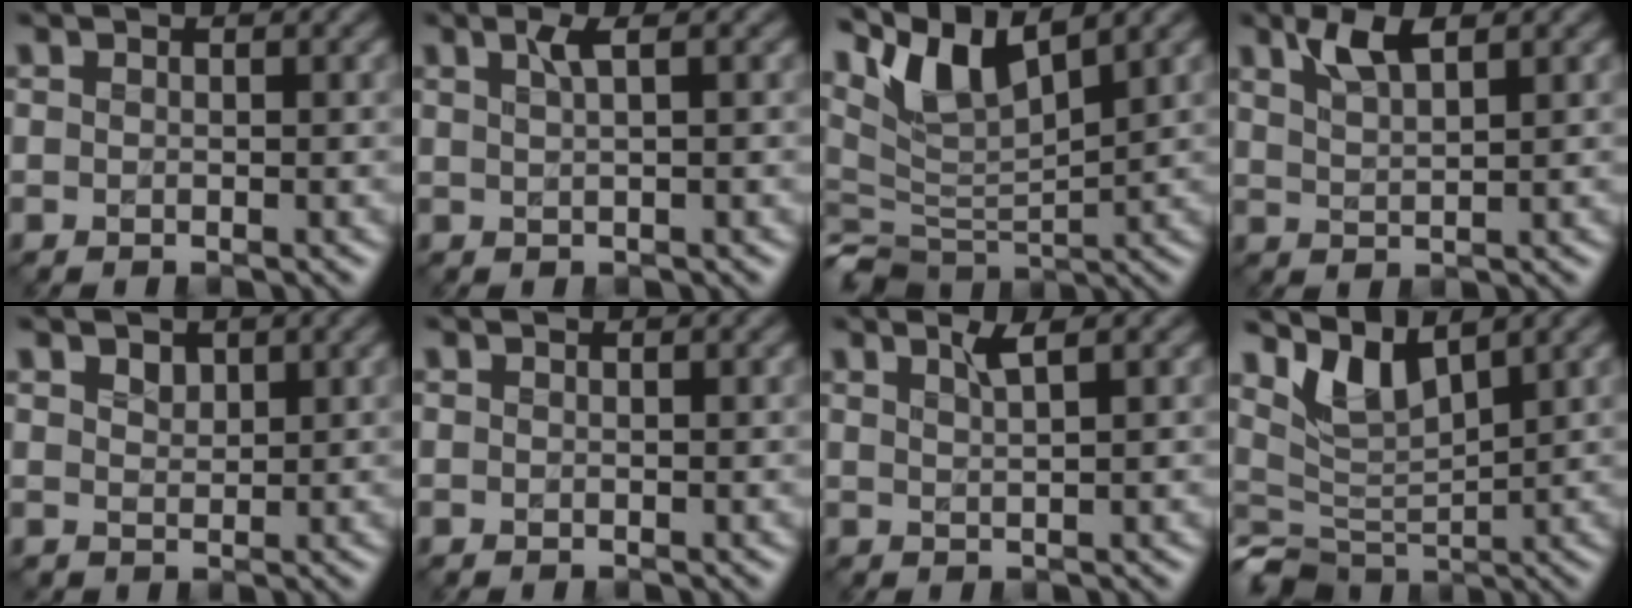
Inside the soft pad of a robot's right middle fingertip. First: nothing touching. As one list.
[{"total": 1.8, "force": [0.8, 0.5, 1.5], "torque": [-0.022, 0.004, 0.010]}, {"total": 5.7, "force": [3.8, 2.0, 3.7], "torque": [-0.077, 0.000, 0.071]}, {"total": 3.1, "force": [2.1, 0.9, 2.2], "torque": [-0.042, 0.001, 0.039]}, {"total": 1.2, "force": [0.8, 0.8, 0.4], "torque": [-0.006, -0.003, 0.015]}, {"total": 0.0}, {"total": 1.8, "force": [1.1, 0.4, 1.4], "torque": [-0.018, 0.004, 0.016]}, {"total": 3.5, "force": [2.0, 1.9, 2.2], "torque": [-0.047, -0.009, 0.042]}]